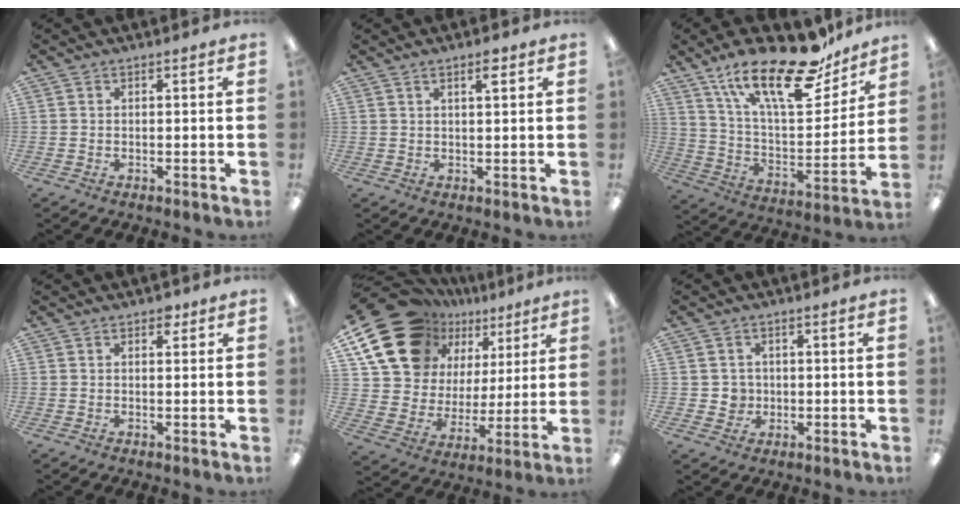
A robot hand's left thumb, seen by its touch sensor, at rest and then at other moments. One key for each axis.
{"total": 3.0, "fx": 1.9, "fy": 0.7, "fz": 2.2, "tx": -0.032, "ty": -0.003, "tz": 0.029}
{"total": 25.0, "fx": 17.2, "fy": 9.3, "fz": 15.6, "tx": -0.249, "ty": -0.097, "tz": 0.294}
{"total": 2.1, "fx": 1.3, "fy": 1.2, "fz": 1.2, "tx": 0.000, "ty": -0.007, "tz": 0.017}
{"total": 21.2, "fx": 13.1, "fy": 14.3, "fz": 8.6, "tx": -0.151, "ty": -0.084, "tz": 0.257}
{"total": 3.4, "fx": 0.0, "fy": 3.4, "fz": 0.4, "tx": 0.000, "ty": 0.000, "tz": -0.004}